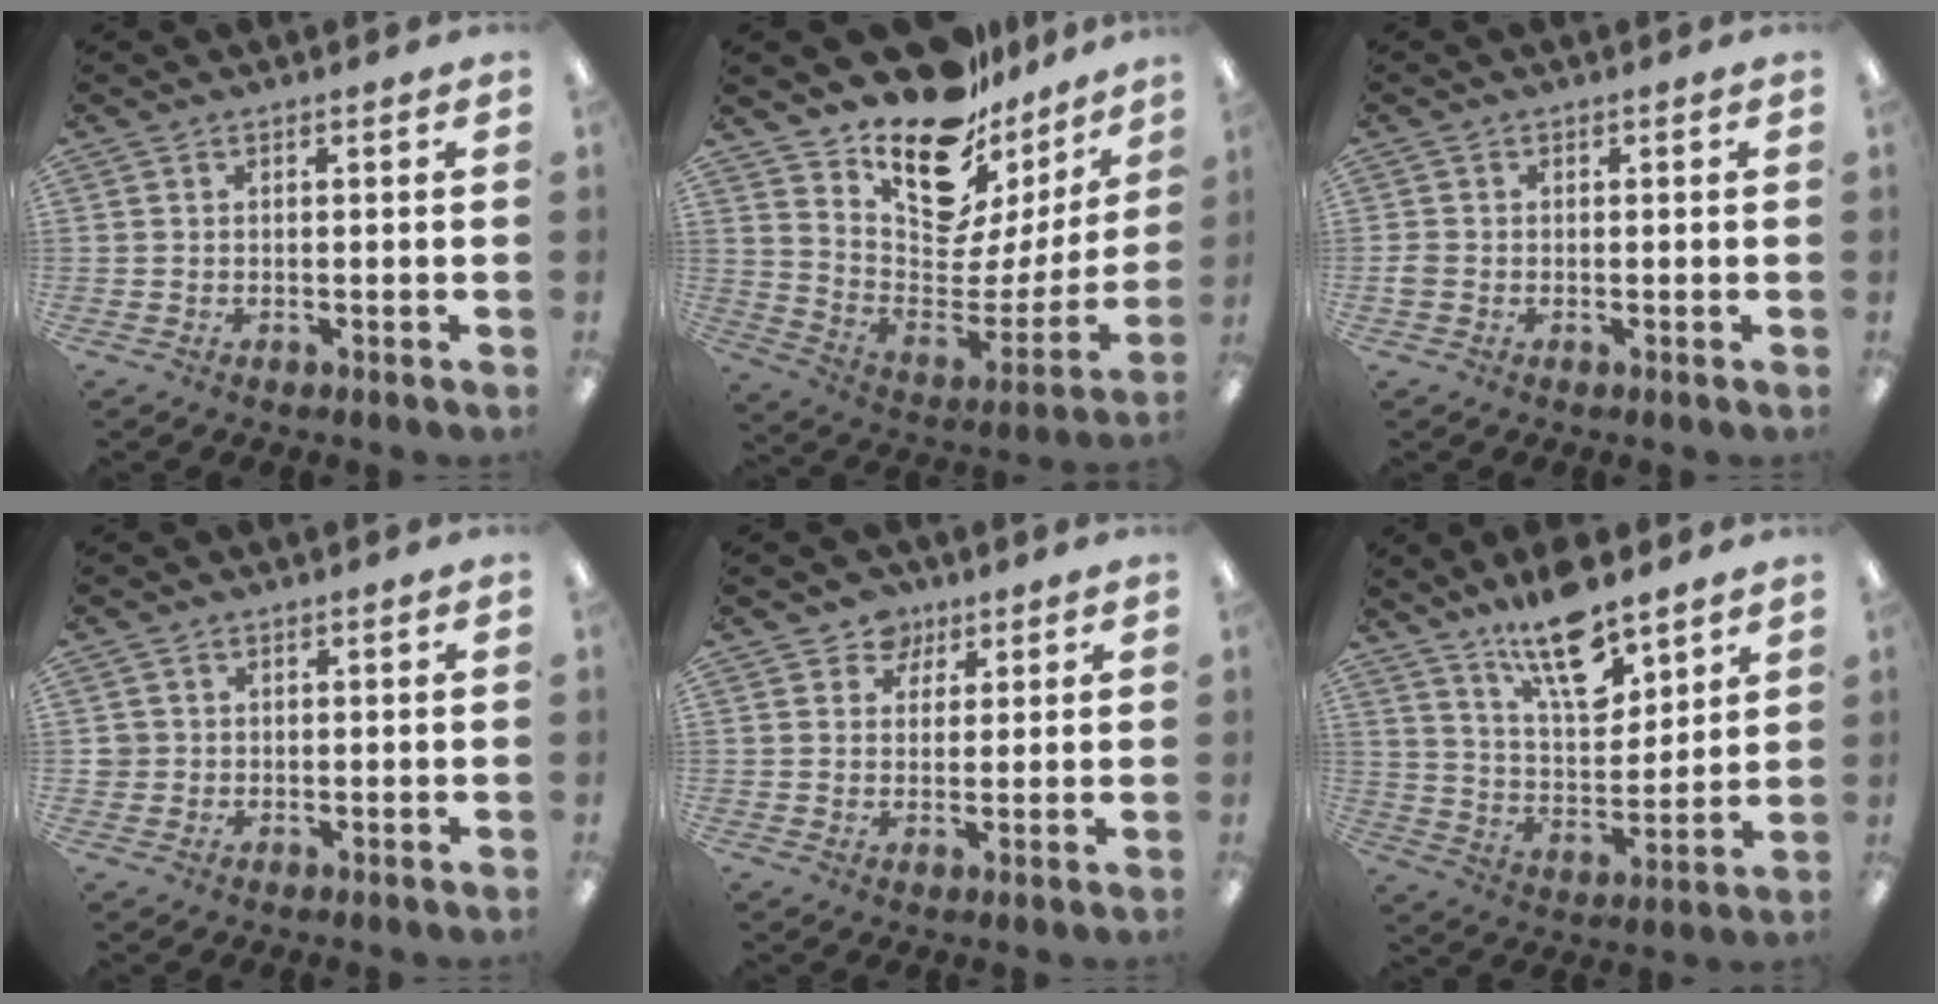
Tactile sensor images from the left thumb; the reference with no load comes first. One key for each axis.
{"total": 17.4, "fx": 14.5, "fy": 6.9, "fz": 6.7, "tx": -0.116, "ty": -0.130, "tz": 0.254}
{"total": 1.6, "fx": -0.4, "fy": 1.4, "fz": 0.8, "tx": -0.012, "ty": 0.004, "tz": -0.008}
{"total": 2.2, "fx": 0.4, "fy": 2.1, "fz": 0.2, "tx": -0.008, "ty": 0.004, "tz": 0.005}
{"total": 5.3, "fx": 3.2, "fy": 4.1, "fz": 0.6, "tx": -0.007, "ty": -0.011, "tz": 0.057}
{"total": 16.6, "fx": 12.1, "fy": 6.2, "fz": 9.6, "tx": -0.159, "ty": -0.066, "tz": 0.207}